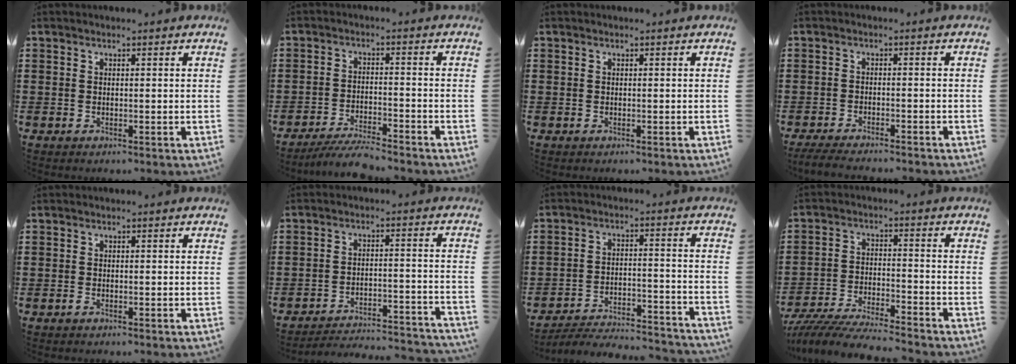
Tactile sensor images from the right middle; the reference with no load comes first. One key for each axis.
{"total": 4.8, "fx": -4.5, "fy": 0.1, "fz": 1.6, "tx": -0.034, "ty": -0.006, "tz": -0.089}
{"total": 0.0}
{"total": 2.8, "fx": -2.7, "fy": 0.0, "fz": 0.8, "tx": -0.019, "ty": -0.002, "tz": -0.056}
{"total": 0.6, "fx": -0.5, "fy": 0.1, "fz": 0.3, "tx": -0.007, "ty": -0.002, "tz": -0.009}
{"total": 3.7, "fx": -3.6, "fy": 0.3, "fz": 1.0, "tx": -0.024, "ty": -0.003, "tz": -0.078}
{"total": 4.6, "fx": -4.4, "fy": 0.5, "fz": 1.3, "tx": -0.032, "ty": -0.001, "tz": -0.093}
{"total": 6.7, "fx": -6.5, "fy": 0.4, "fz": 1.9, "tx": -0.044, "ty": -0.003, "tz": -0.128}